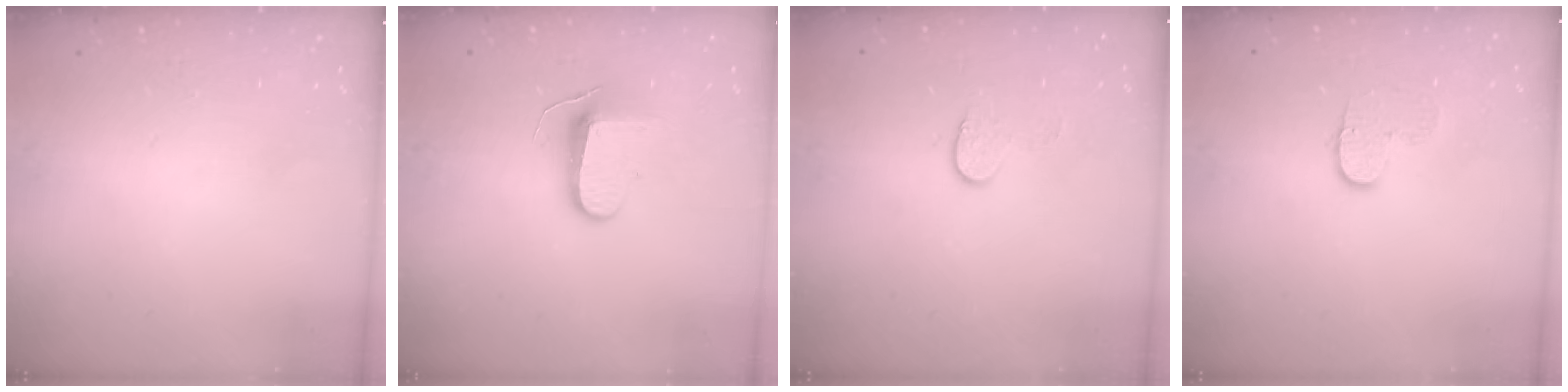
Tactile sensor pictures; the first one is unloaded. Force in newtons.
{"total": 9.0, "press": 9.0, "slide": 0.7}
{"total": 6.2, "press": 6.2, "slide": 0.6}
{"total": 6.3, "press": 6.3, "slide": 0.7}